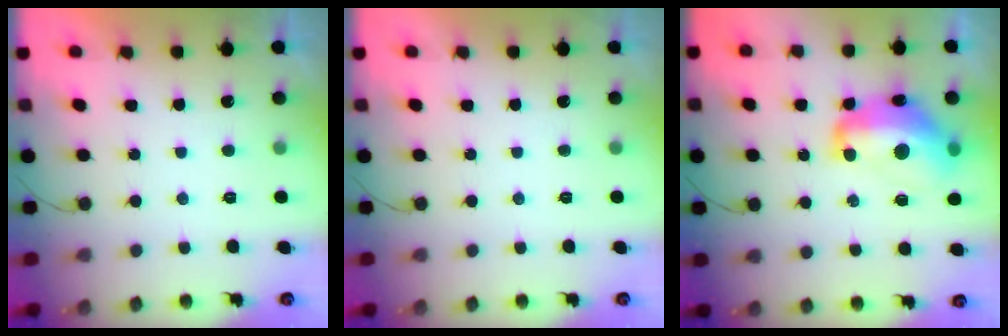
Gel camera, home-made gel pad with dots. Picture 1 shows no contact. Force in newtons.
{"total": 0.0}
{"total": 16.4, "press": 16.3, "slide": 1.9}